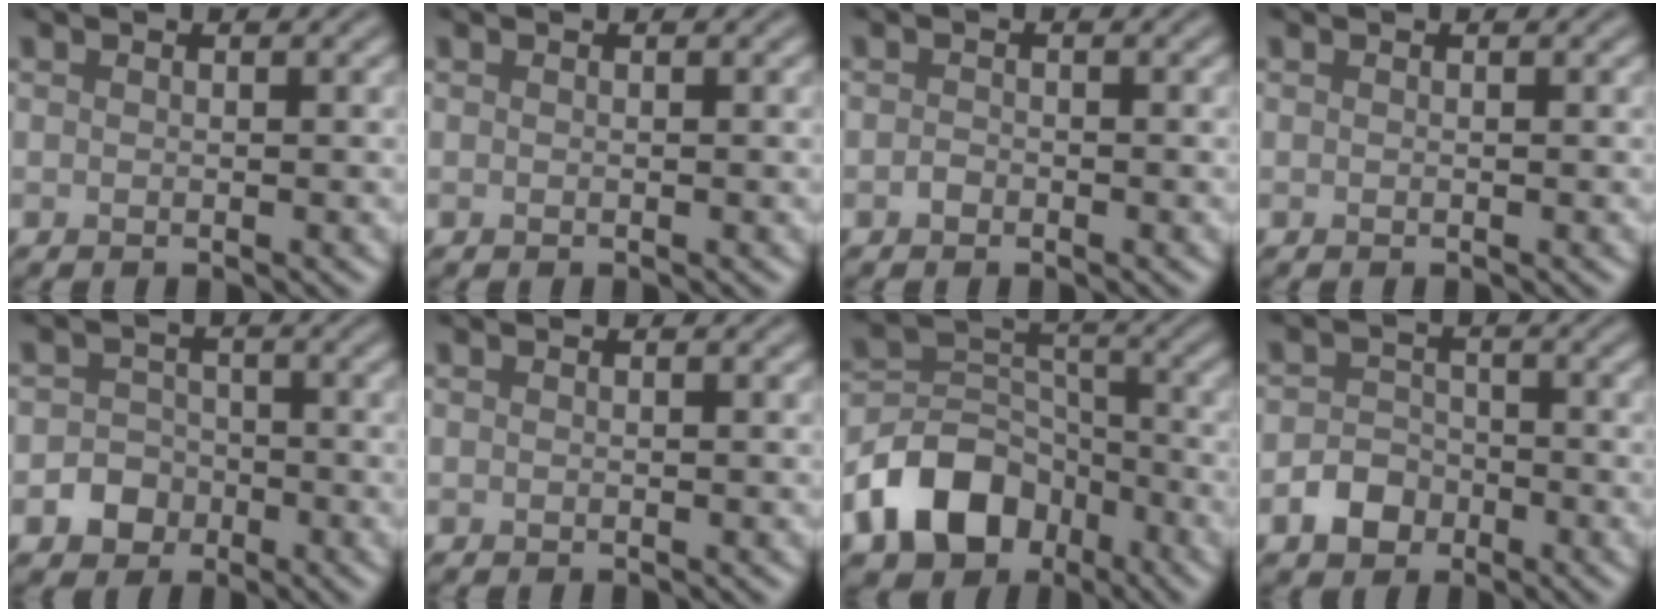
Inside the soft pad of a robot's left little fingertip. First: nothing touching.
{"total": 0.0}
{"total": 0.7, "force": [-0.4, 0.5, 0.3], "torque": [-0.006, -0.001, -0.009]}
{"total": 0.0}
{"total": 2.8, "force": [-1.1, 2.4, 0.8], "torque": [0.005, 0.005, -0.025]}
{"total": 0.0}
{"total": 8.7, "force": [-4.8, 6.1, 4.1], "torque": [-0.068, -0.002, -0.098]}
{"total": 2.9, "force": [-1.5, 2.2, 1.1], "torque": [-0.011, 0.006, -0.029]}